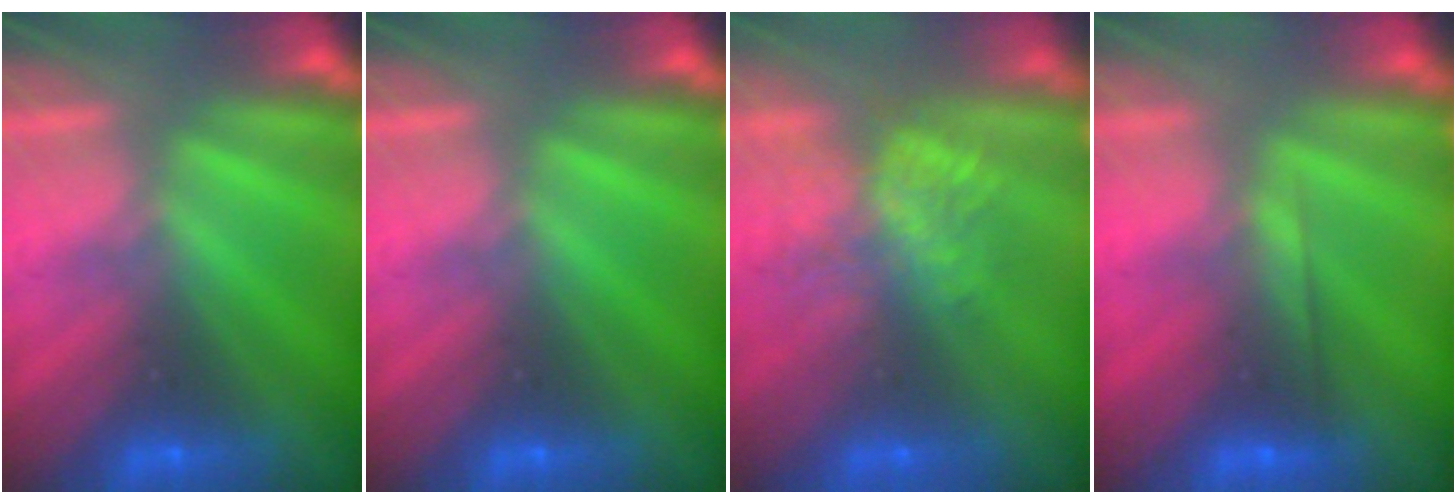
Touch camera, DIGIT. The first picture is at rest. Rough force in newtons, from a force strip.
{"total": 0.0}
{"total": 7.5}
{"total": 1.9}